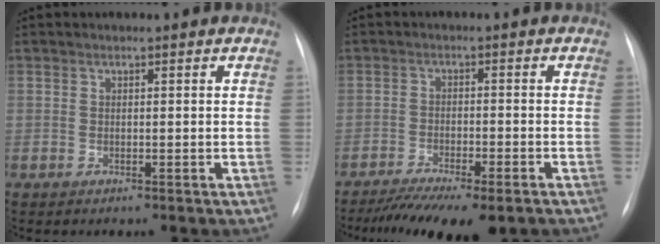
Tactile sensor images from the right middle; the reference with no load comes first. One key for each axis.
{"total": 11.0, "fx": -8.5, "fy": 2.1, "fz": 6.6, "tx": -0.102, "ty": -0.014, "tz": -0.130}